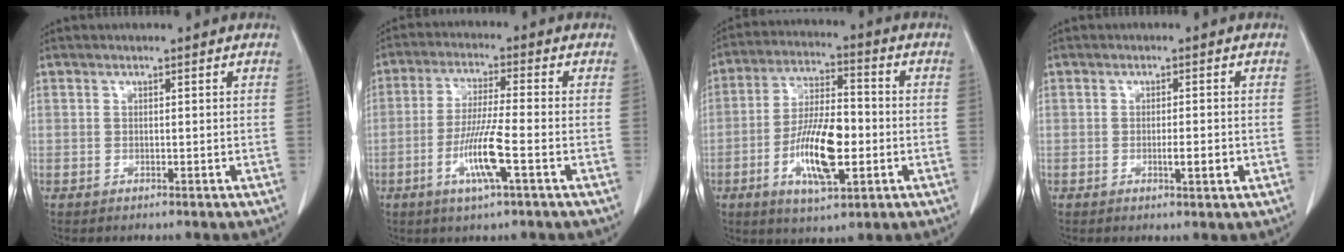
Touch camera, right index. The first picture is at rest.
{"total": 8.5, "force": [-3.2, -0.1, 7.9], "torque": [-0.155, -0.011, -0.063]}
{"total": 10.8, "force": [-3.7, 0.4, 10.1], "torque": [-0.203, -0.008, -0.077]}
{"total": 2.7, "force": [-0.8, 0.3, 2.6], "torque": [-0.043, -0.002, -0.011]}